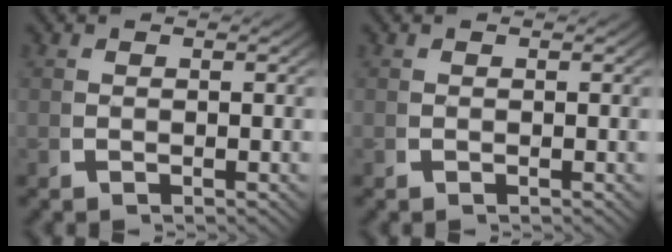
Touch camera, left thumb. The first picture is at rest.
{"total": 0.0}